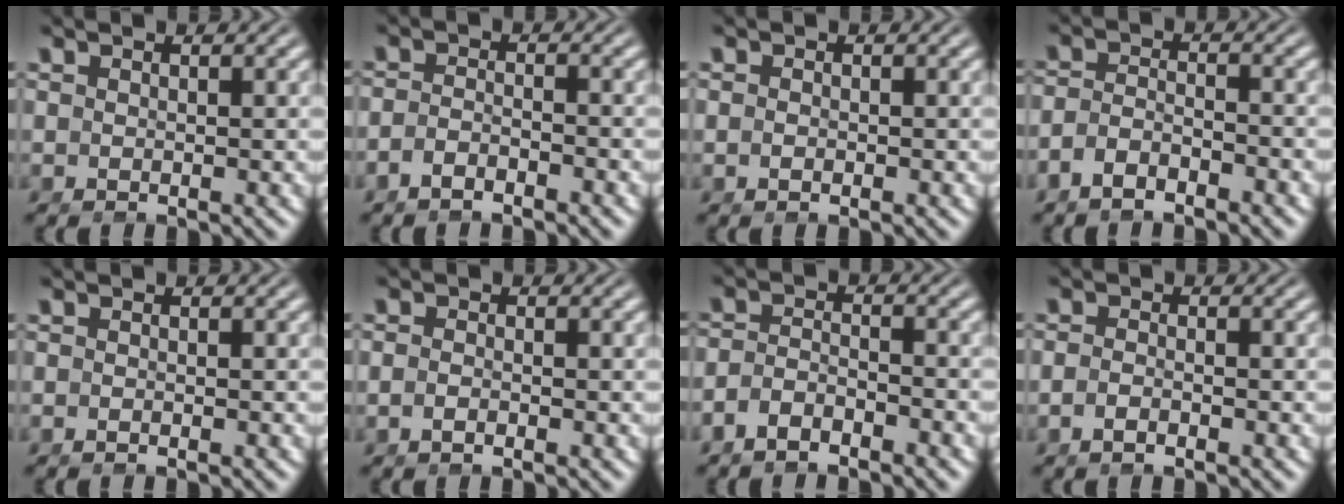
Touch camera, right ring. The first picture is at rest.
{"total": 2.2, "force": [-2.0, 0.4, 0.7], "torque": [-0.017, -0.008, -0.035]}
{"total": 0.5, "force": [-0.4, -0.1, 0.3], "torque": [-0.008, -0.005, -0.005]}
{"total": 3.3, "force": [-2.5, 1.6, 1.4], "torque": [-0.034, -0.013, -0.041]}
{"total": 0.6, "force": [-0.6, 0.1, 0.3], "torque": [-0.007, -0.001, -0.011]}
{"total": 1.1, "force": [-0.8, 0.1, 0.7], "torque": [-0.015, -0.003, -0.015]}
{"total": 3.3, "force": [-2.6, 1.6, 1.2], "torque": [-0.027, -0.011, -0.044]}
{"total": 1.3, "force": [-1.1, 0.1, 0.8], "torque": [-0.017, -0.002, -0.022]}